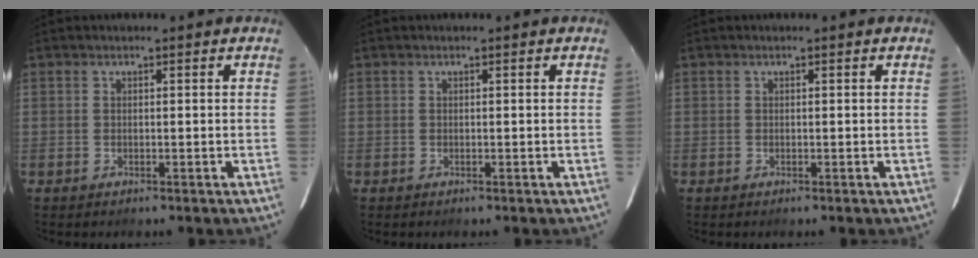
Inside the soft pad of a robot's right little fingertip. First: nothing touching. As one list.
[{"total": 0.0}, {"total": 0.0}]